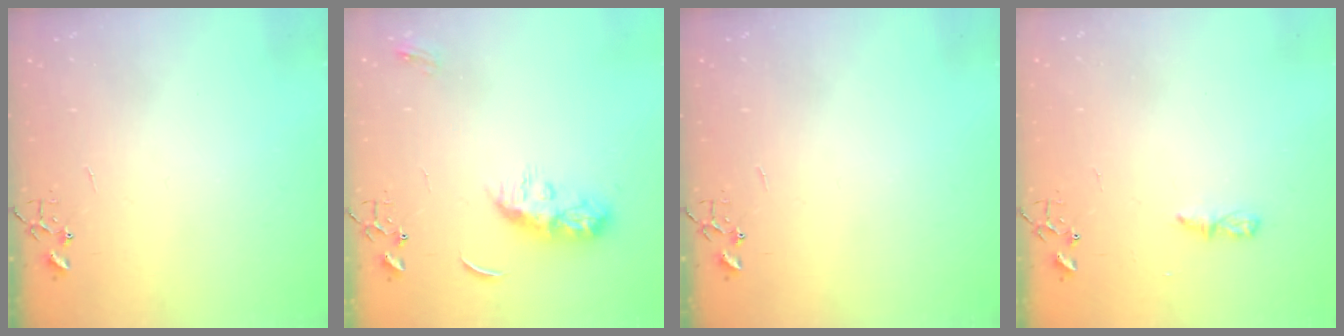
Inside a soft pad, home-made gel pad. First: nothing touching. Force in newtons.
{"total": 9.4, "press": 9.4, "slide": 0.2}
{"total": 0.0}
{"total": 3.9, "press": 3.8, "slide": 0.5}